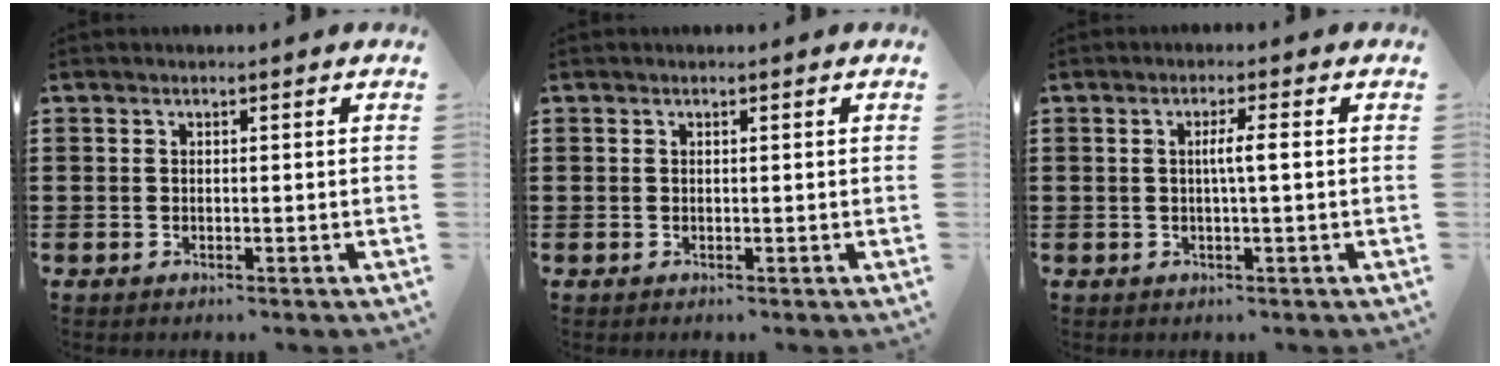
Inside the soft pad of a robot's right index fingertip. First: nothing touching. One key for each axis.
{"total": 0.0}
{"total": 2.8, "fx": 0.0, "fy": 0.0, "fz": 2.8, "tx": -0.050, "ty": -0.002, "tz": -0.004}